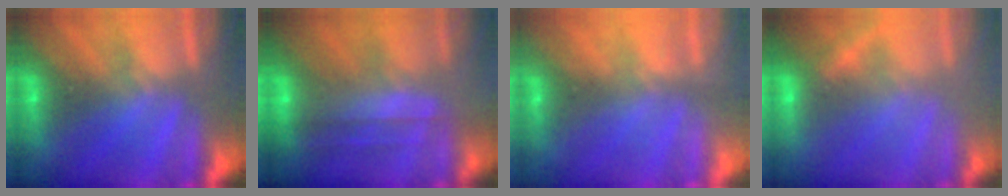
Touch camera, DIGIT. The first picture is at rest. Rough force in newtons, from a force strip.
{"total": 5.7}
{"total": 2.2}
{"total": 2.4}